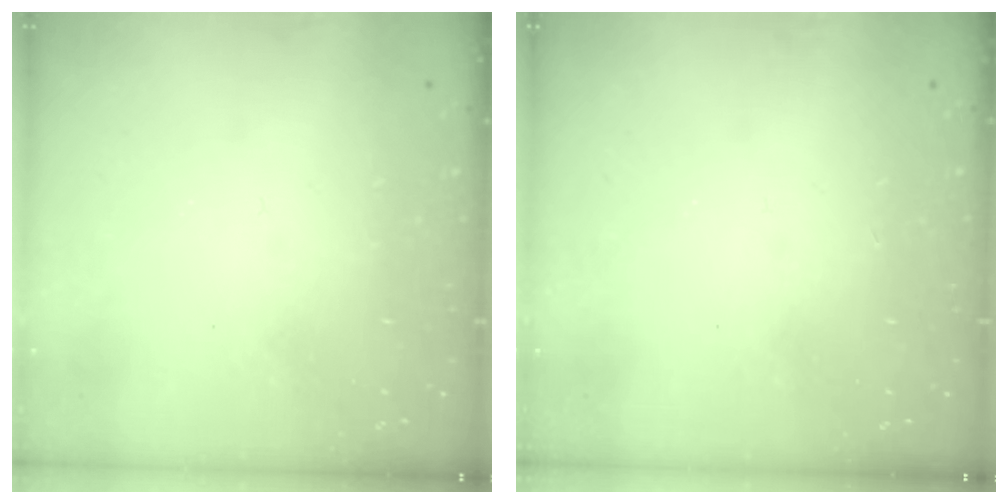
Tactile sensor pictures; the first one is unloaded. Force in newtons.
{"total": 1.1, "press": 1.1, "slide": 0.1}